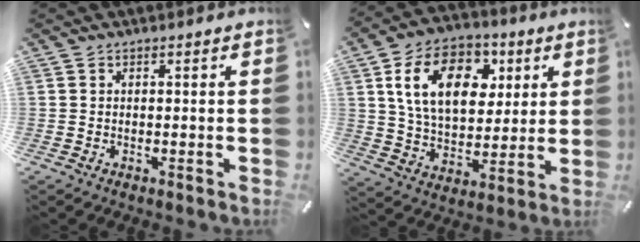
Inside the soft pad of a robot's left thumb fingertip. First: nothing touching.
{"total": 17.3, "force": [5.6, 12.0, 11.1], "torque": [-0.199, 0.001, 0.099]}